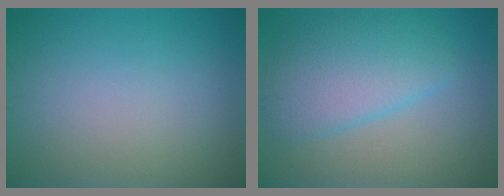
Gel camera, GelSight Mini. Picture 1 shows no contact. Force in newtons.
{"total": 5.5, "press": 5.5, "slide": 0.3}